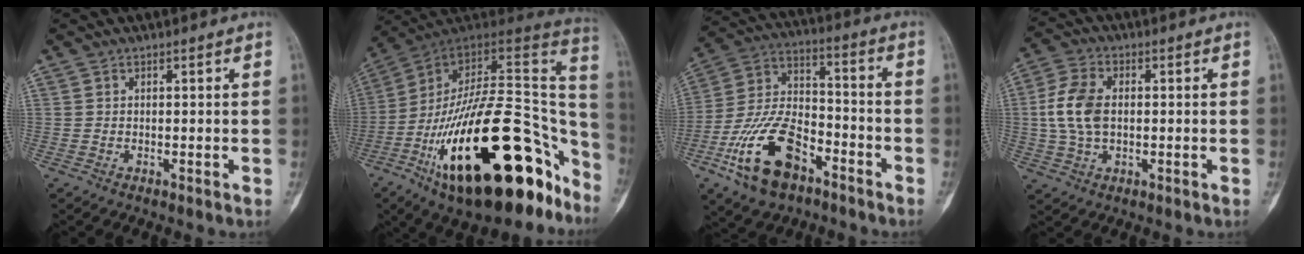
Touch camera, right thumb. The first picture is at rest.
{"total": 35.4, "force": [-16.3, 15.7, 27.3], "torque": [-0.345, 0.076, -0.251]}
{"total": 17.5, "force": [-9.1, 9.1, 11.8], "torque": [-0.227, 0.060, -0.168]}
{"total": 9.2, "force": [0.3, 5.9, 7.1], "torque": [-0.149, 0.013, 0.004]}